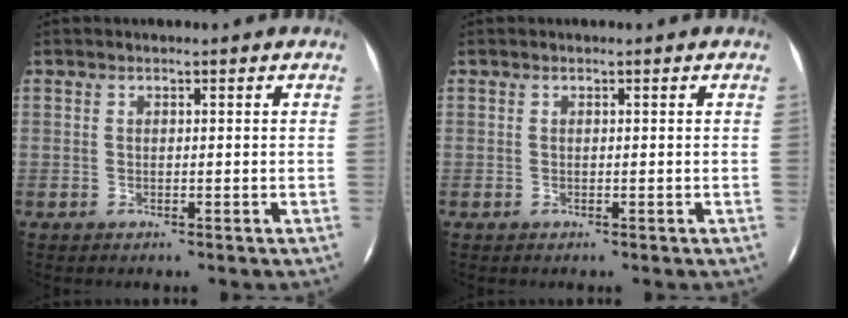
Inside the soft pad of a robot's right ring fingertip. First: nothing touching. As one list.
[{"total": 0.0}]